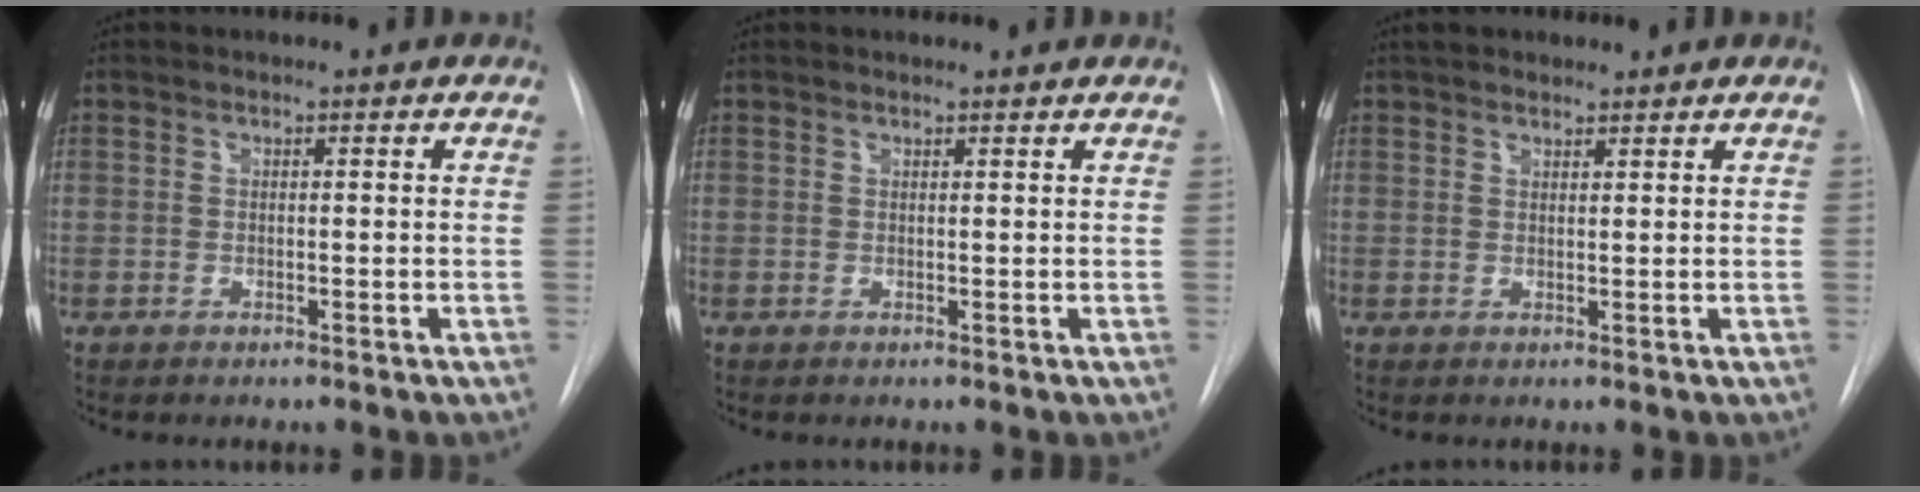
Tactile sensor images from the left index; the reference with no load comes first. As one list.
[{"total": 2.2, "force": [2.1, 0.4, 0.3], "torque": [-0.010, 0.013, 0.025]}, {"total": 4.3, "force": [3.8, 1.4, 1.5], "torque": [-0.015, 0.028, 0.061]}]